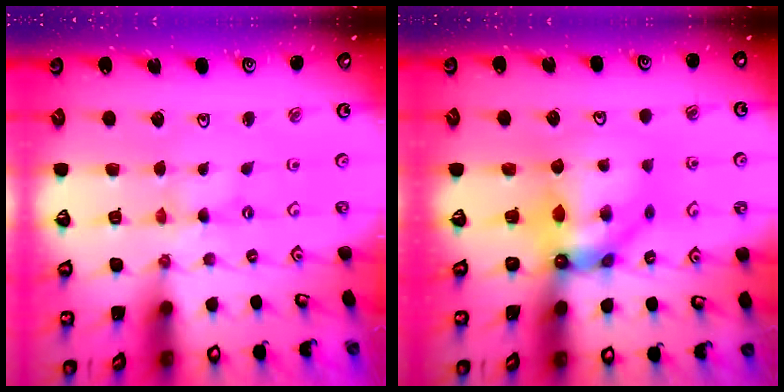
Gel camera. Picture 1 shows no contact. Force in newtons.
{"total": 9.4, "press": 9.4, "slide": 1.0}